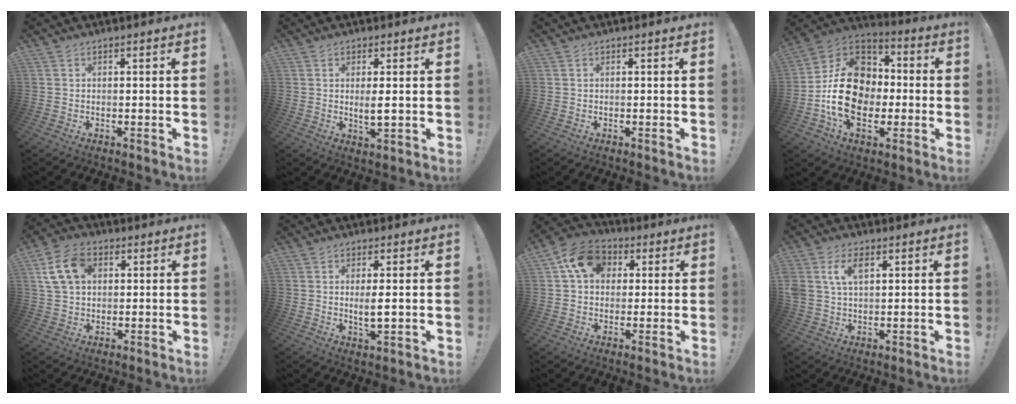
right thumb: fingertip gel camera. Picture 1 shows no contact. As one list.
[{"total": 3.7, "force": [0.5, 0.9, 3.5], "torque": [-0.055, -0.007, 0.007]}, {"total": 0.0}, {"total": 21.2, "force": [-3.3, 16.3, 13.1], "torque": [-0.215, 0.033, -0.038]}, {"total": 11.6, "force": [3.7, 8.1, 7.5], "torque": [-0.138, 0.003, 0.073]}, {"total": 4.1, "force": [0.5, 1.1, 3.9], "torque": [-0.063, -0.007, 0.007]}, {"total": 12.0, "force": [3.9, 9.3, 6.4], "torque": [-0.103, 0.005, 0.079]}, {"total": 7.8, "force": [3.0, 4.9, 5.3], "torque": [-0.107, 0.000, 0.052]}]